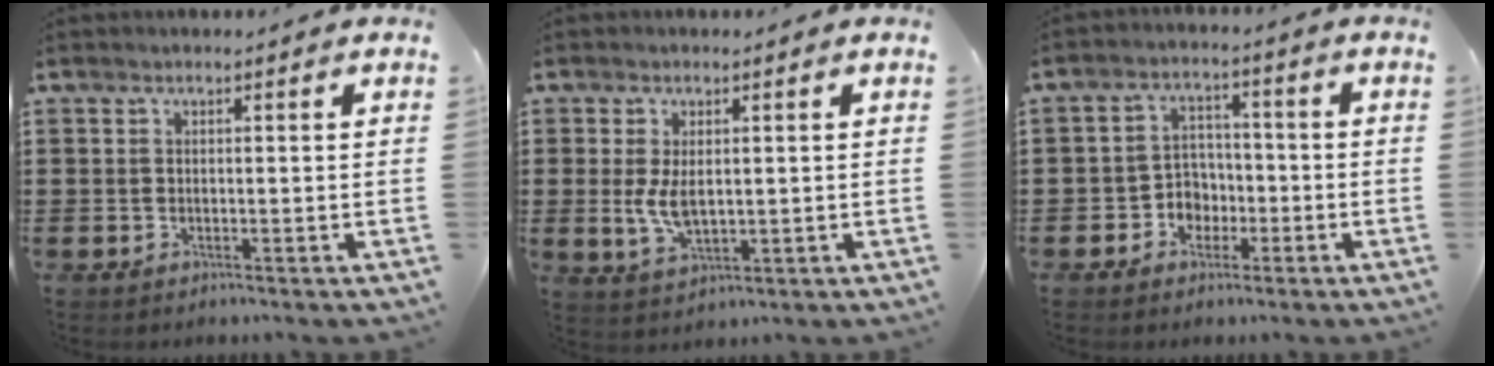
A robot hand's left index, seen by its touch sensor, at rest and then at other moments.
{"total": 4.7, "force": [0.1, 2.4, 4.1], "torque": [-0.092, 0.001, -0.002]}
{"total": 4.4, "force": [-2.1, 3.6, 1.4], "torque": [-0.037, 0.011, -0.044]}